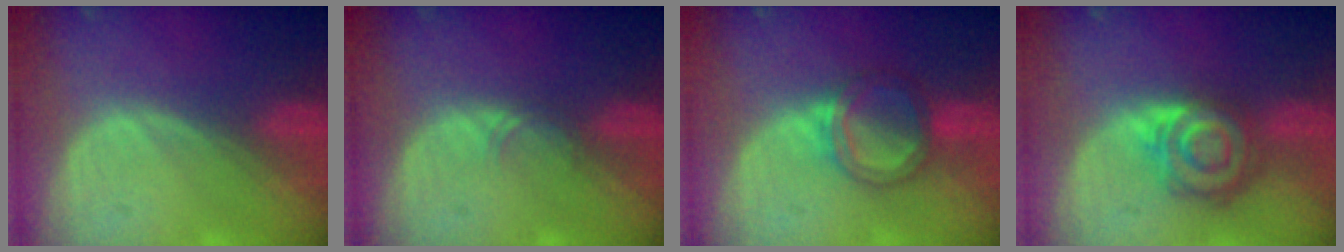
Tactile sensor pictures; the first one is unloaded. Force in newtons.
{"total": 1.1, "press": 1.1, "slide": 0.1}
{"total": 5.4, "press": 5.2, "slide": 1.7}
{"total": 8.1, "press": 7.1, "slide": 3.9}